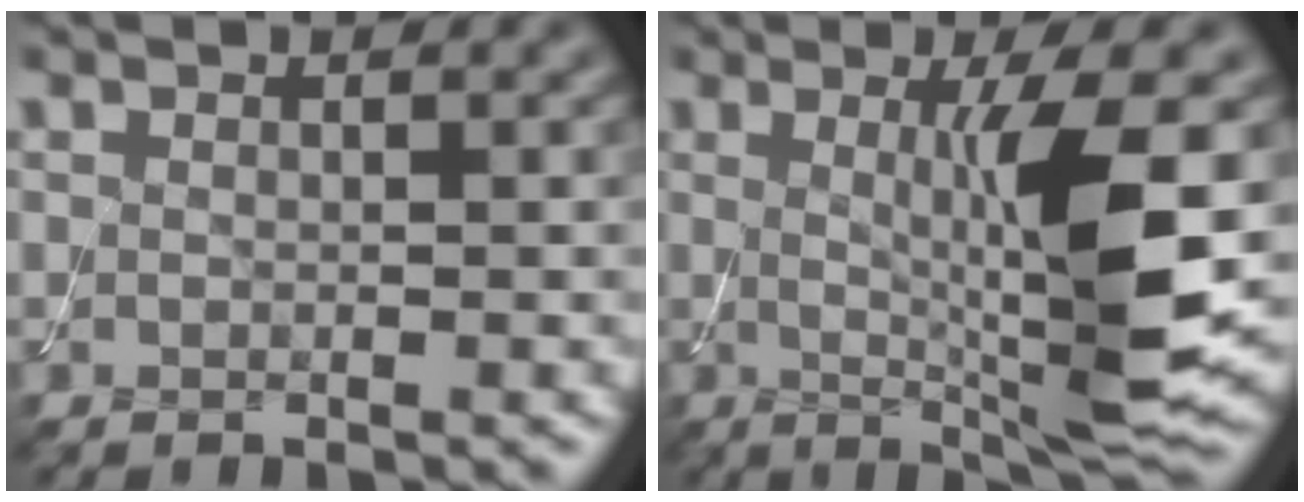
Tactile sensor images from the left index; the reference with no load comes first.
{"total": 8.8, "force": [0.3, 1.2, 8.7], "torque": [-0.132, -0.016, 0.015]}